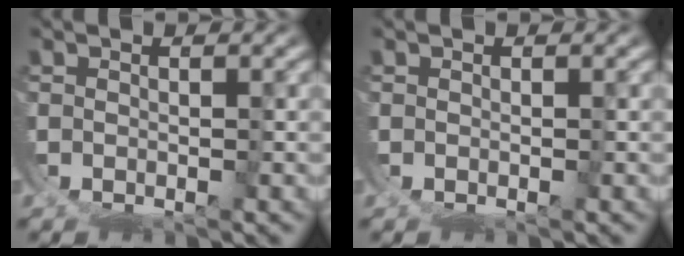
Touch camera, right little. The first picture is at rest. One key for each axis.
{"total": 0.0}